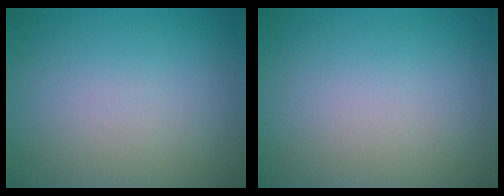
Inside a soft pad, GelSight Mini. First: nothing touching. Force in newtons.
{"total": 0.0}